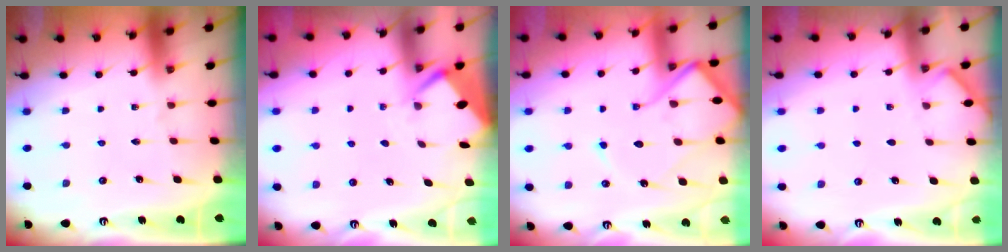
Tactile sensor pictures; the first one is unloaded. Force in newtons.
{"total": 2.8, "press": 2.7, "slide": 0.3}
{"total": 14.0, "press": 13.9, "slide": 1.6}
{"total": 2.8, "press": 2.8, "slide": 0.4}